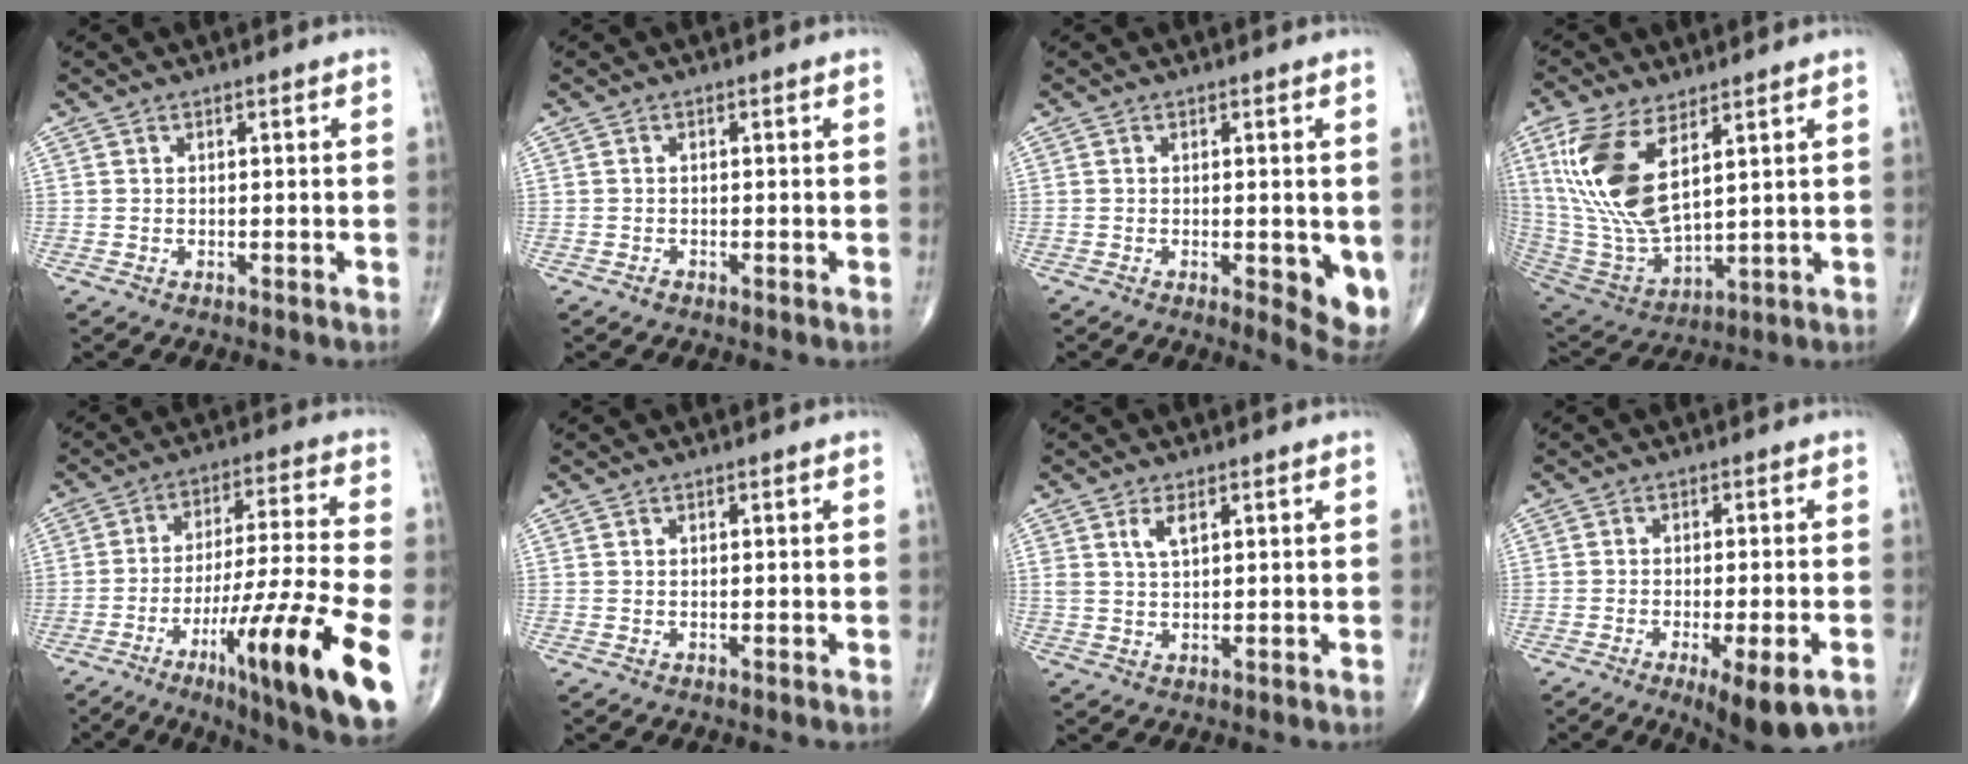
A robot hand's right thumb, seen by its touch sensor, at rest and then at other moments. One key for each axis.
{"total": 0.7, "fx": -0.5, "fy": 0.4, "fz": 0.2, "tx": -0.003, "ty": 0.000, "tz": -0.012}
{"total": 6.2, "fx": -0.9, "fy": 2.2, "fz": 5.7, "tx": -0.067, "ty": -0.016, "tz": -0.009}
{"total": 17.5, "fx": 6.7, "fy": 7.8, "fz": 14.1, "tx": -0.290, "ty": -0.028, "tz": 0.144}
{"total": 23.3, "fx": -9.3, "fy": 2.6, "fz": 21.2, "tx": -0.323, "ty": 0.031, "tz": -0.141}
{"total": 0.0}
{"total": 3.2, "fx": 1.6, "fy": 1.4, "fz": 2.5, "tx": -0.048, "ty": -0.004, "tz": 0.035}
{"total": 9.8, "fx": -5.3, "fy": 2.5, "fz": 7.9, "tx": -0.111, "ty": -0.001, "tz": -0.074}